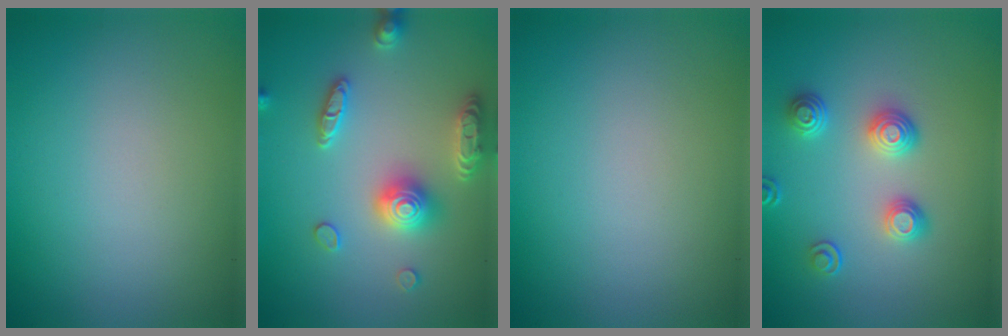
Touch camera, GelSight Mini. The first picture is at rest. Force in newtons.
{"total": 4.1, "press": 4.0, "slide": 0.8}
{"total": 0.0}
{"total": 3.2, "press": 2.8, "slide": 1.5}